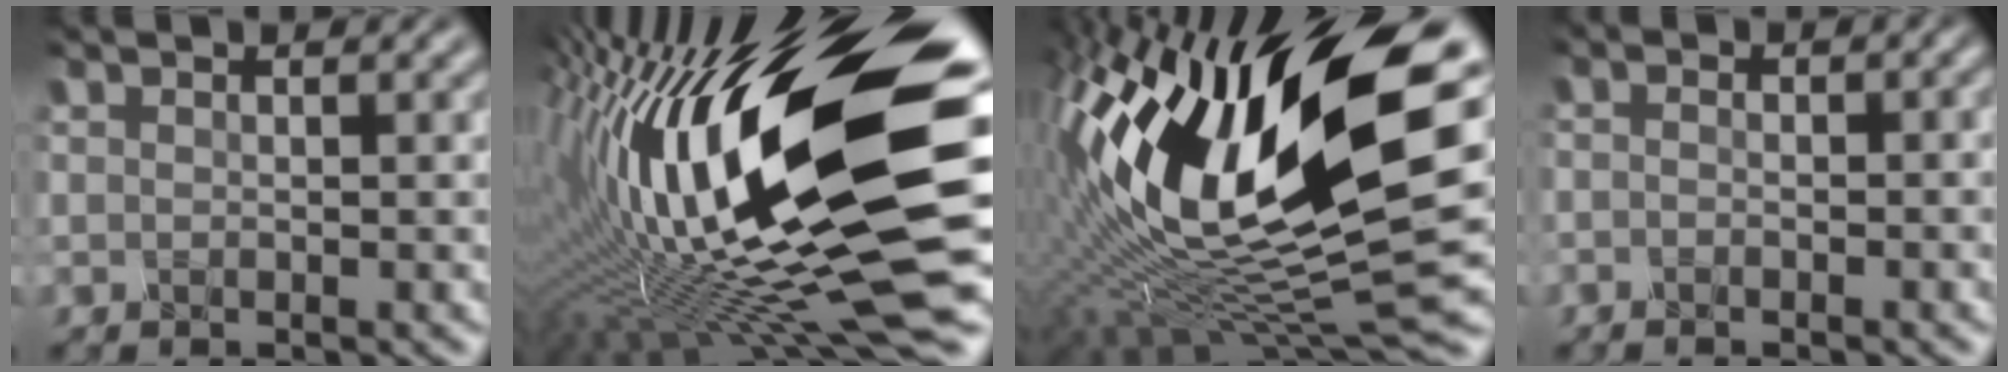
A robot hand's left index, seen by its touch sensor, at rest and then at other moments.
{"total": 20.1, "force": [-0.1, 5.1, 19.4], "torque": [-0.351, -0.018, 0.012]}
{"total": 15.2, "force": [2.1, 5.8, 13.9], "torque": [-0.284, -0.002, 0.049]}
{"total": 2.1, "force": [-1.7, 0.2, 1.2], "torque": [-0.014, 0.001, -0.016]}